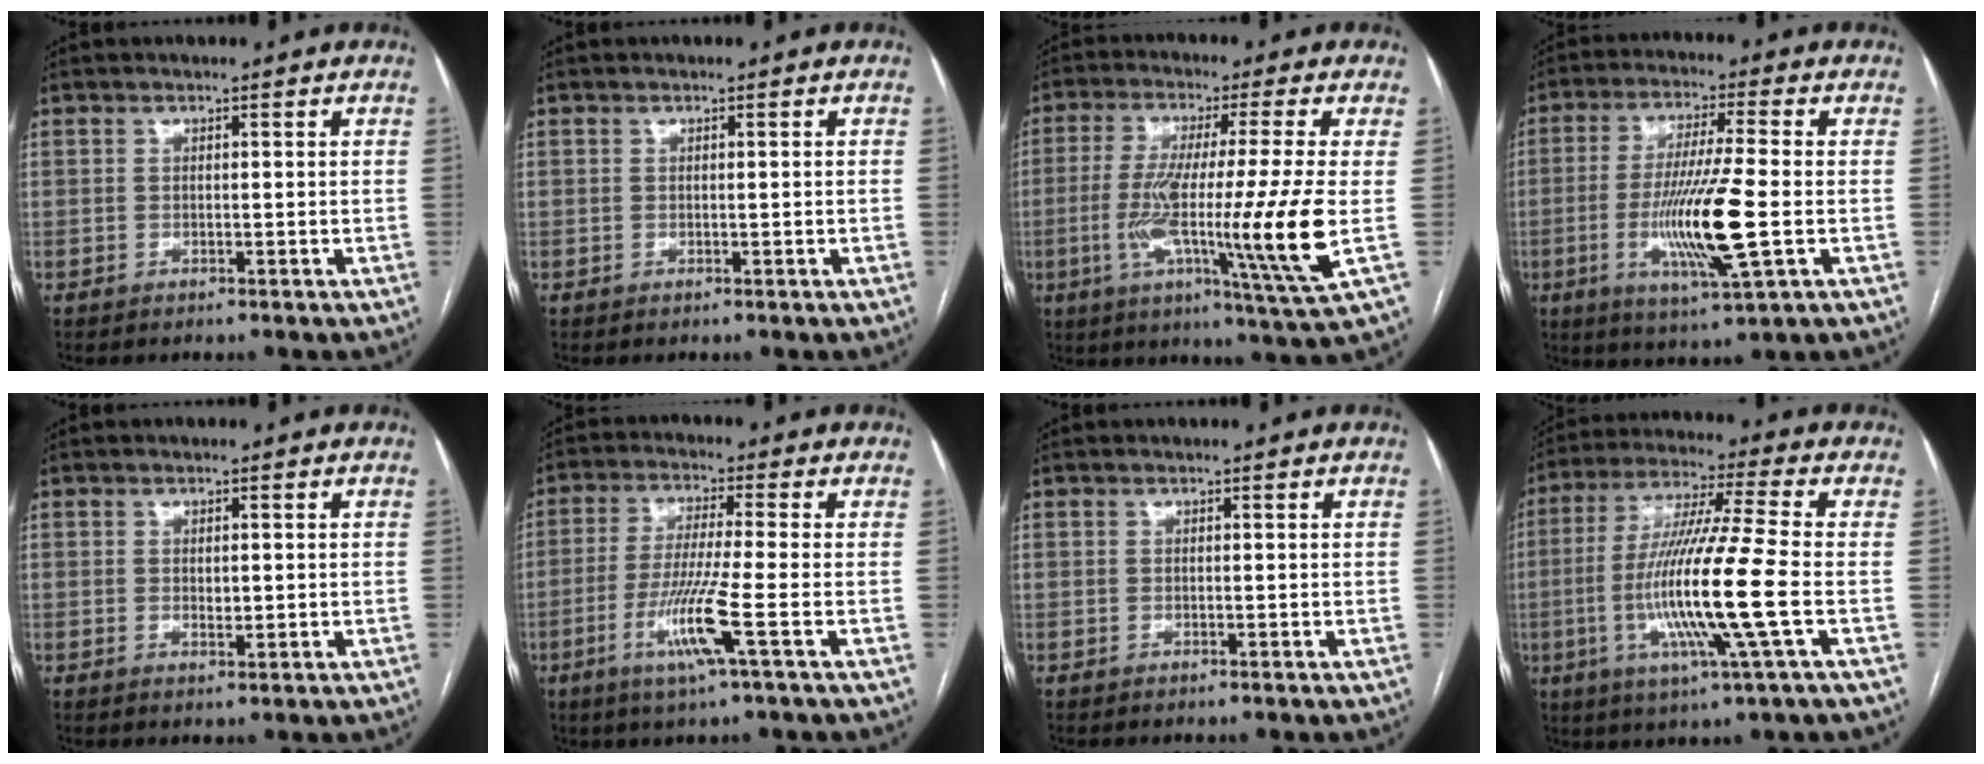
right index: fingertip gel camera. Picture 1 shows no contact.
{"total": 0.0}
{"total": 17.4, "force": [-2.6, -1.2, 17.2], "torque": [-0.300, -0.029, -0.055]}
{"total": 13.0, "force": [-2.7, 0.3, 12.8], "torque": [-0.248, -0.019, -0.051]}
{"total": 1.5, "force": [0.1, 0.7, 1.4], "torque": [-0.023, -0.004, 0.003]}
{"total": 8.9, "force": [-3.3, -1.2, 8.1], "torque": [-0.163, -0.021, -0.069]}
{"total": 0.0}
{"total": 15.7, "force": [-3.4, -0.9, 15.4], "torque": [-0.307, -0.016, -0.072]}